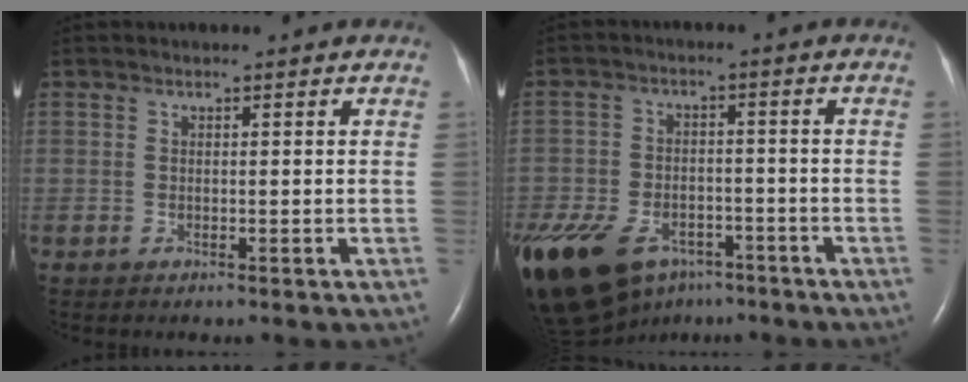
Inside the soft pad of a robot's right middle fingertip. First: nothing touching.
{"total": 26.1, "force": [-14.8, 16.5, 13.8], "torque": [-0.377, -0.033, -0.229]}